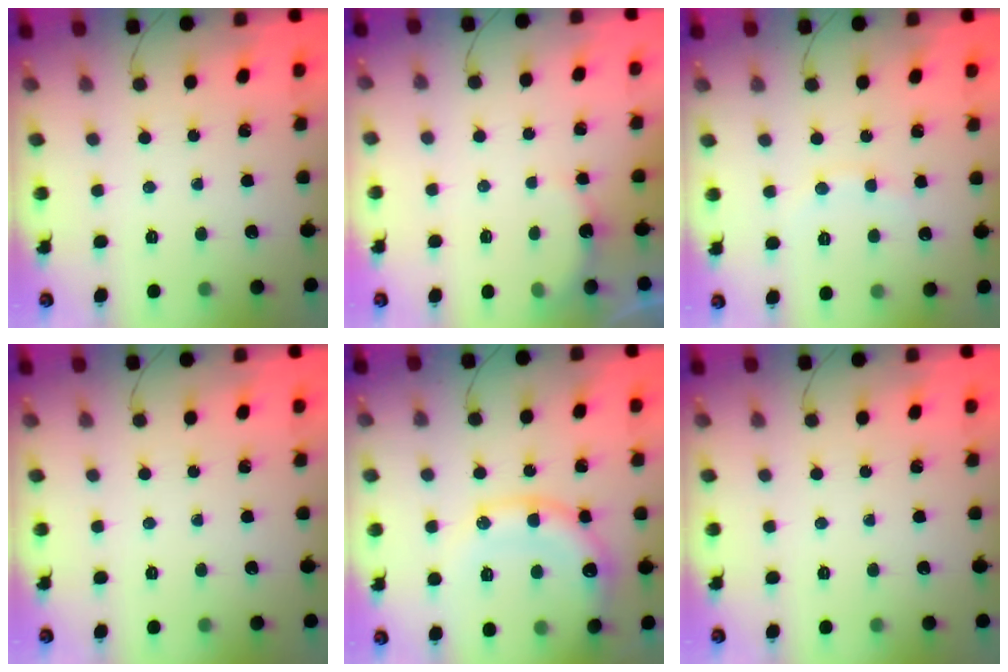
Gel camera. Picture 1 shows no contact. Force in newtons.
{"total": 5.0, "press": 5.0, "slide": 0.8}
{"total": 6.2, "press": 6.0, "slide": 1.4}
{"total": 0.0}
{"total": 17.1, "press": 16.8, "slide": 2.8}
{"total": 0.0}